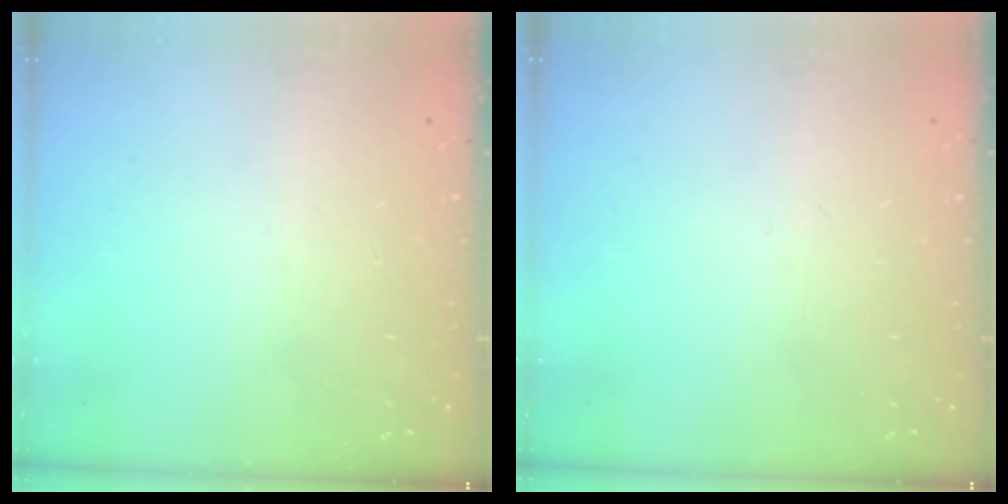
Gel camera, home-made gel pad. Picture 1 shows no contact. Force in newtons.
{"total": 0.0}